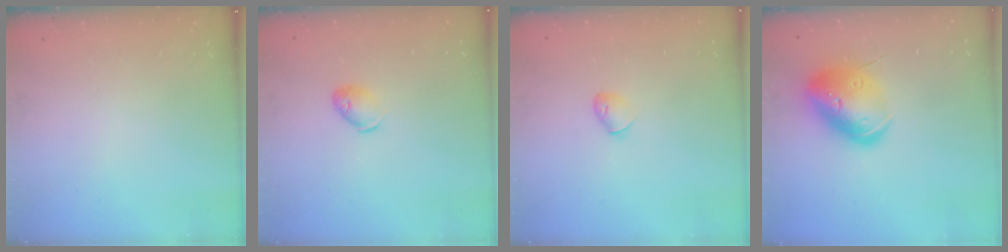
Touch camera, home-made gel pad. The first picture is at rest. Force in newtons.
{"total": 6.5, "press": 6.3, "slide": 1.5}
{"total": 4.7, "press": 4.6, "slide": 1.0}
{"total": 17.2, "press": 17.0, "slide": 2.7}